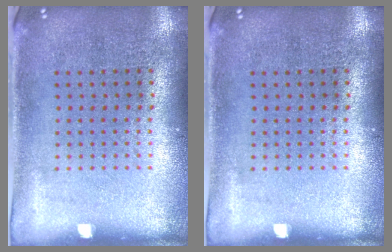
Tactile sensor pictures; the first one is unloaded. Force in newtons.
{"total": 0.0}